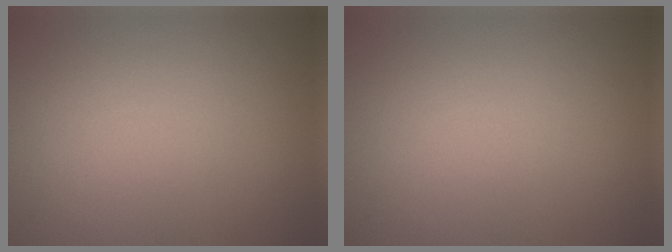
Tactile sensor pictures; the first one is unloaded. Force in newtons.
{"total": 0.0}